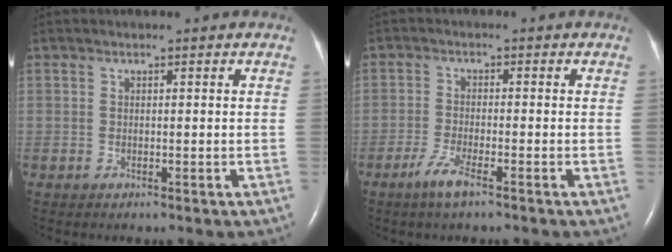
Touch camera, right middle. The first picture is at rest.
{"total": 3.6, "force": [-2.3, 0.2, 2.7], "torque": [-0.063, -0.008, -0.048]}